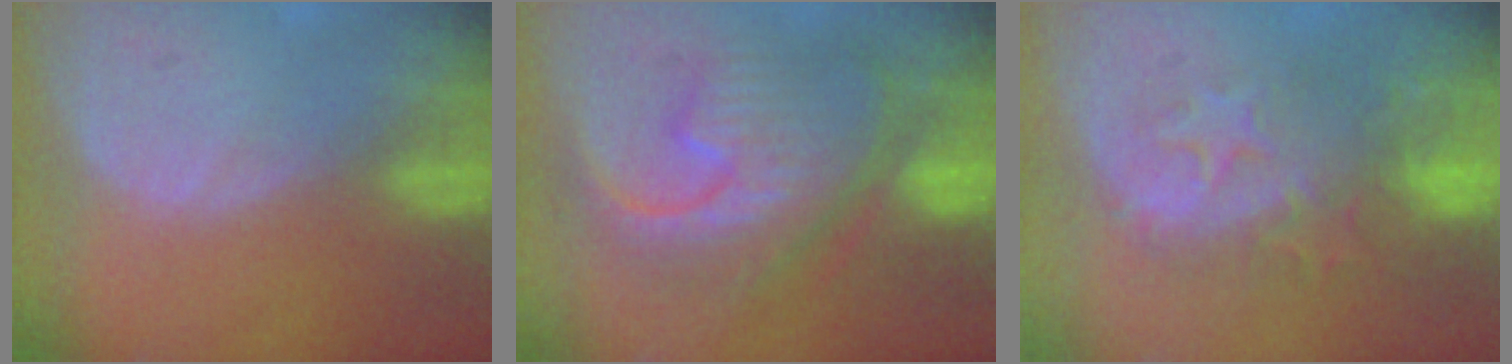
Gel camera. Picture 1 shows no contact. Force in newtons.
{"total": 12.2, "press": 12.1, "slide": 1.4}
{"total": 9.8, "press": 9.1, "slide": 3.5}